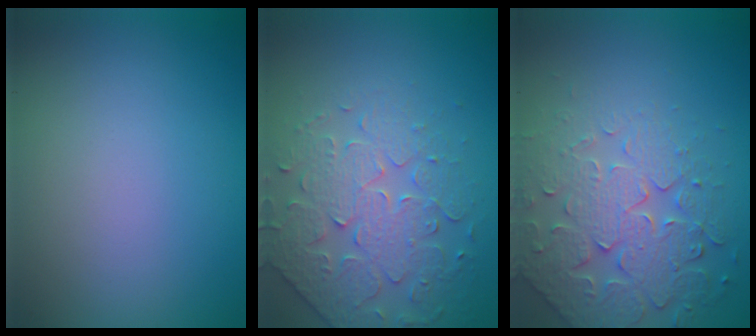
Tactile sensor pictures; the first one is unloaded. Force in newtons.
{"total": 4.2, "press": 4.1, "slide": 1.2}
{"total": 5.0, "press": 4.8, "slide": 1.5}